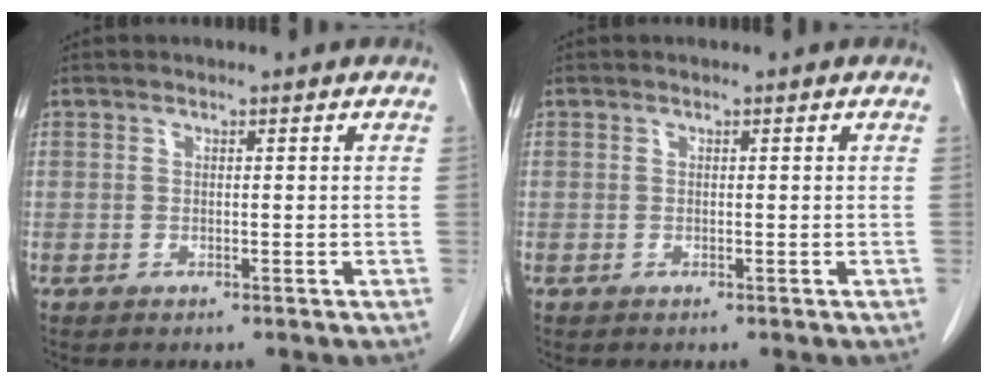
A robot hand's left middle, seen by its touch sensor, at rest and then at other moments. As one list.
[{"total": 0.0}]